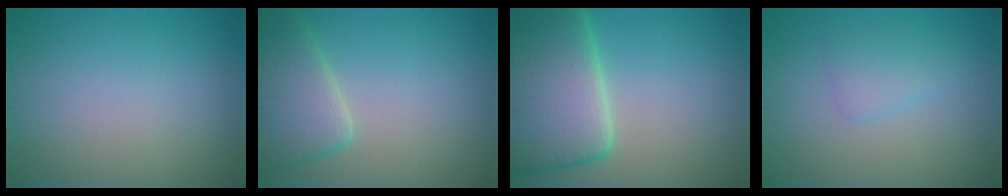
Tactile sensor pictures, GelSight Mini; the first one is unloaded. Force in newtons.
{"total": 5.3, "press": 5.3, "slide": 0.4}
{"total": 11.3, "press": 11.3, "slide": 1.0}
{"total": 1.9, "press": 1.9, "slide": 0.2}